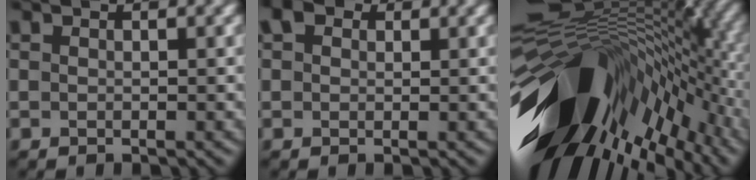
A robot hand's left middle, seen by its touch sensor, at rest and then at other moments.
{"total": 2.0, "force": [1.0, 1.4, 0.9], "torque": [-0.015, 0.005, 0.009]}
{"total": 18.2, "force": [-2.3, 9.8, 15.1], "torque": [-0.264, -0.005, -0.046]}